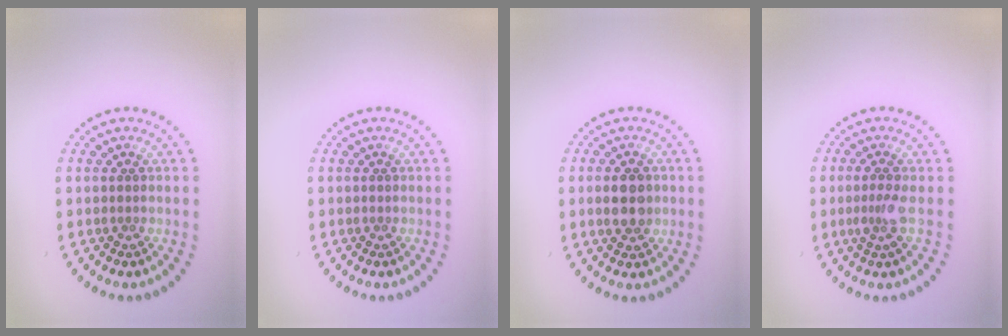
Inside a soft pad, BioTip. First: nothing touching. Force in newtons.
{"total": 0.0}
{"total": 3.3, "press": 3.3, "slide": 0.4}
{"total": 1.8, "press": 1.5, "slide": 1.1}